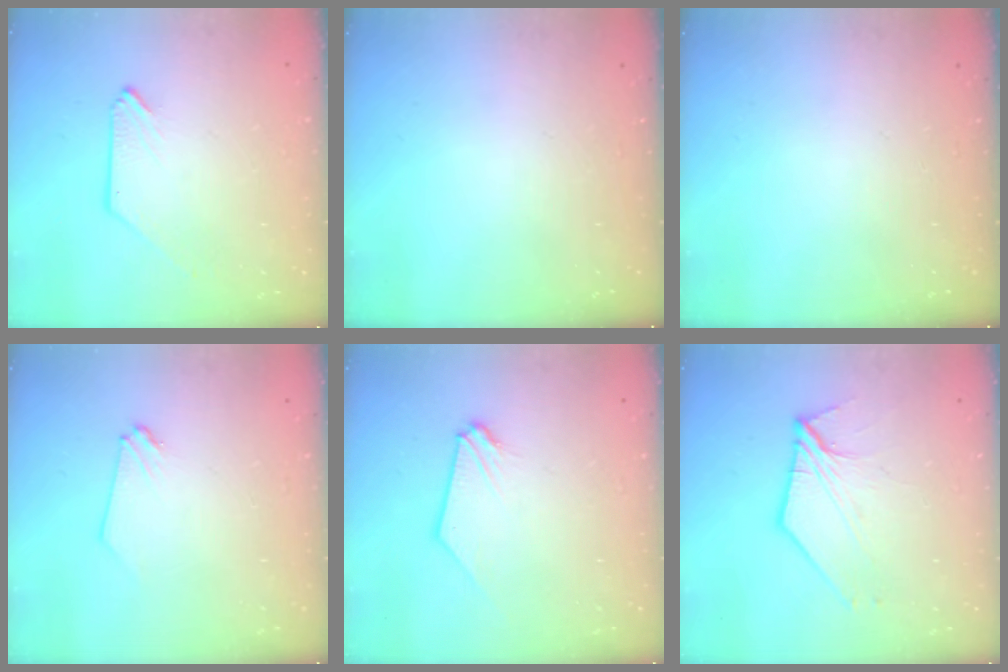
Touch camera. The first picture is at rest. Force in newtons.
{"total": 0.0}
{"total": 0.0}
{"total": 0.0}
{"total": 0.7, "press": 0.6, "slide": 0.2}
{"total": 7.7, "press": 7.6, "slide": 1.4}